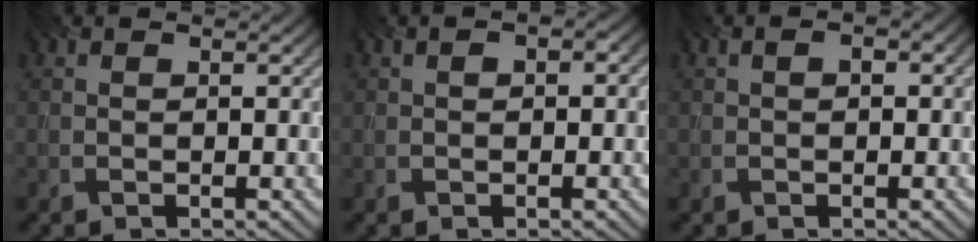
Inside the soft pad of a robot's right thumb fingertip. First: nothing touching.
{"total": 1.7, "force": [0.1, 1.0, 1.4], "torque": [-0.021, 0.003, 0.002]}
{"total": 1.6, "force": [0.3, 0.8, 1.4], "torque": [-0.025, 0.007, 0.003]}